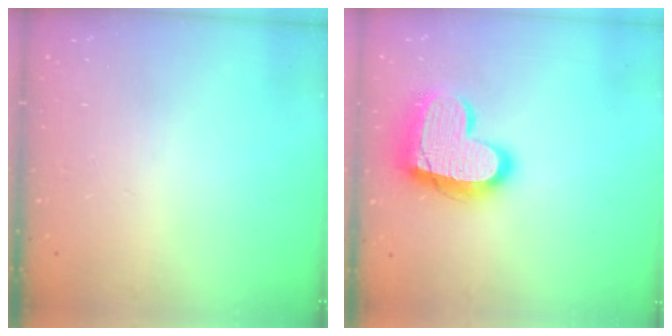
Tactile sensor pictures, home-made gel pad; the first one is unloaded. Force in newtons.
{"total": 17.2, "press": 17.2, "slide": 1.3}